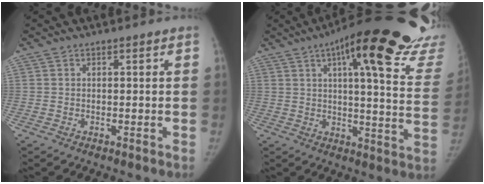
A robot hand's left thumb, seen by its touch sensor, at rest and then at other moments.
{"total": 30.4, "force": [21.3, 6.5, 20.7], "torque": [-0.220, -0.089, 0.260]}